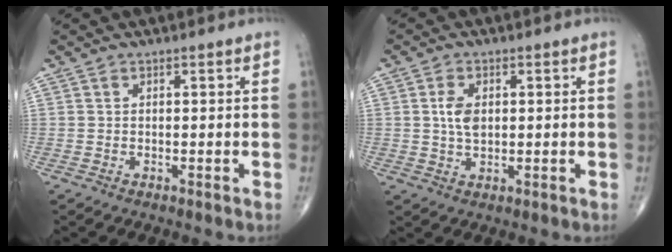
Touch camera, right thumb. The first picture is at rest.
{"total": 4.5, "force": [0.7, 2.8, 3.5], "torque": [-0.065, -0.002, 0.014]}